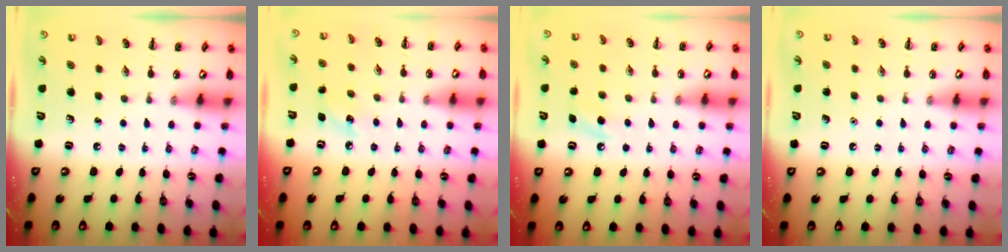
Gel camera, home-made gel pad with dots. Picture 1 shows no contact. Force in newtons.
{"total": 6.7, "press": 6.5, "slide": 1.7}
{"total": 5.5, "press": 5.3, "slide": 1.7}
{"total": 1.6, "press": 1.5, "slide": 0.1}